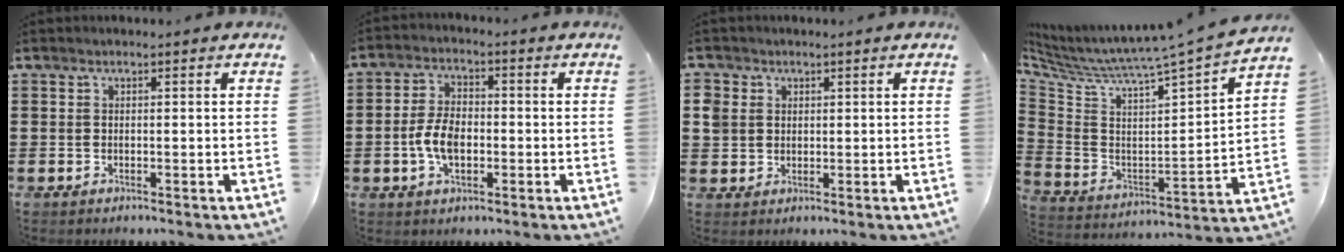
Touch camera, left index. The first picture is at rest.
{"total": 6.0, "force": [-1.2, 3.3, 4.8], "torque": [-0.105, 0.003, -0.027]}
{"total": 3.0, "force": [0.9, 2.8, 0.4], "torque": [-0.021, 0.012, 0.015]}
{"total": 4.4, "force": [4.0, -0.6, 1.6], "torque": [-0.059, -0.059, 0.057]}